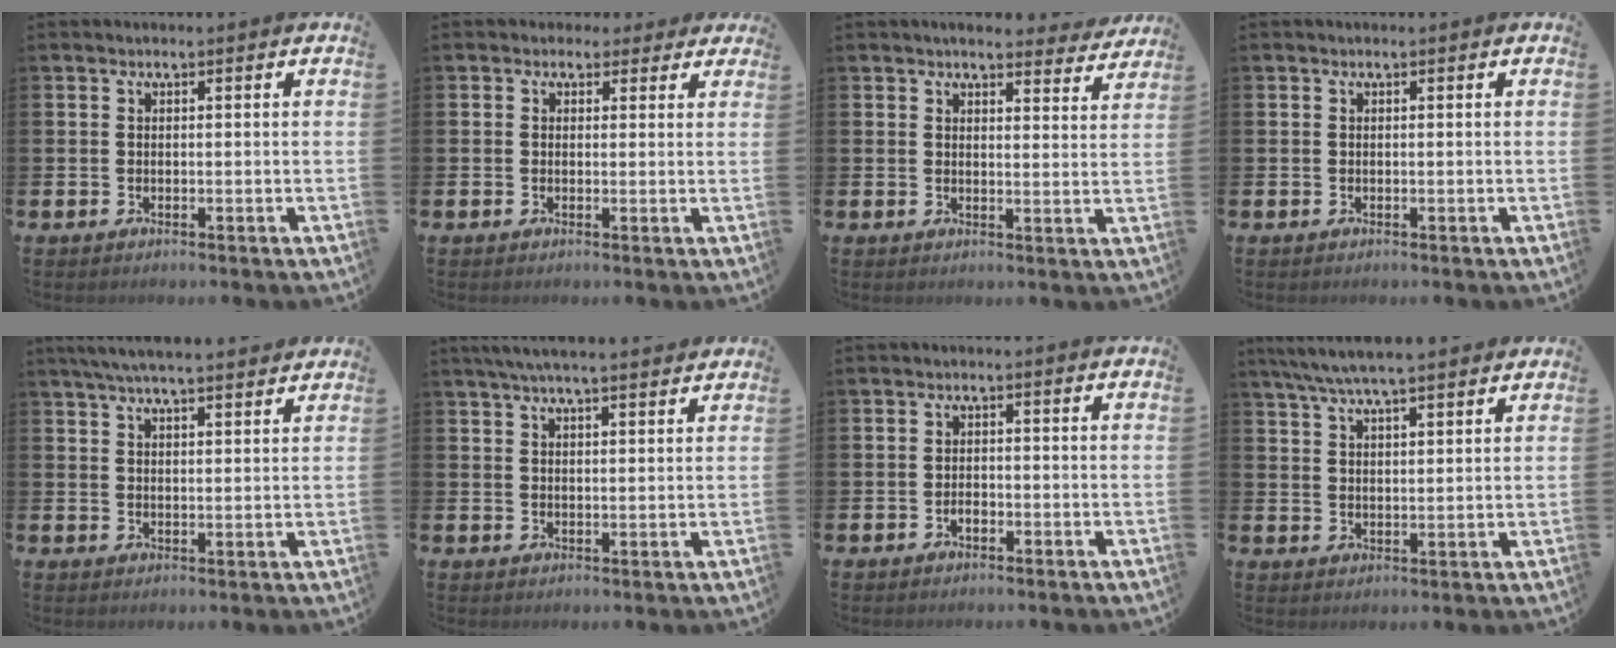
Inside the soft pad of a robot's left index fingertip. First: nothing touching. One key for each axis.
{"total": 2.1, "fx": 1.4, "fy": 1.5, "fz": -0.1, "tx": 0.004, "ty": -0.001, "tz": 0.020}
{"total": 4.2, "fx": 4.0, "fy": 0.8, "fz": 0.8, "tx": -0.018, "ty": -0.021, "tz": 0.070}
{"total": 0.0}
{"total": 5.0, "fx": 4.7, "fy": 0.3, "fz": 1.7, "tx": -0.044, "ty": -0.015, "tz": 0.086}
{"total": 4.5, "fx": 4.1, "fy": 0.2, "fz": 1.8, "tx": -0.044, "ty": -0.008, "tz": 0.073}
{"total": 1.4, "fx": -0.7, "fy": 0.9, "fz": 0.9, "tx": -0.016, "ty": 0.000, "tz": -0.015}
{"total": 6.2, "fx": 5.7, "fy": 0.7, "fz": 2.3, "tx": -0.068, "ty": -0.015, "tz": 0.106}